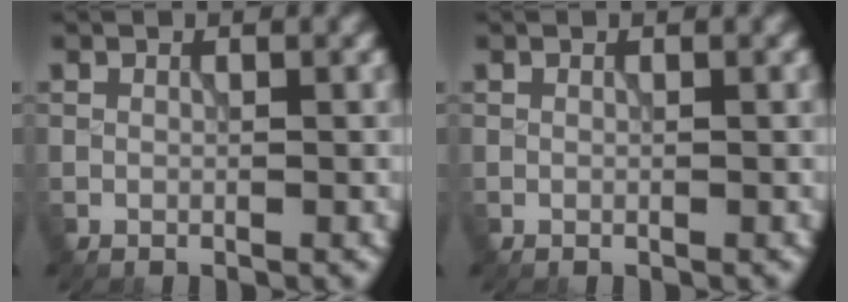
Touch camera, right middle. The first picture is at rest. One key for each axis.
{"total": 0.0}